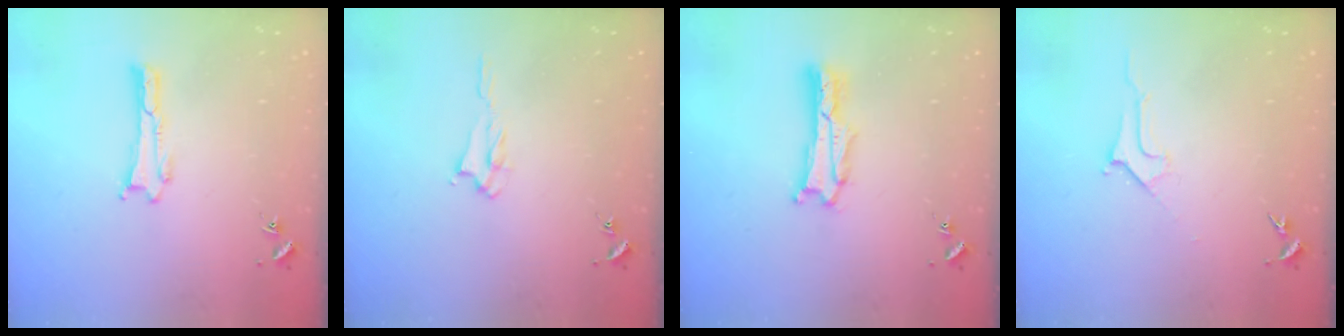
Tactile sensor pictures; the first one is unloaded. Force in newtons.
{"total": 2.1, "press": 2.0, "slide": 0.3}
{"total": 1.7, "press": 1.7, "slide": 0.3}
{"total": 2.8, "press": 2.8, "slide": 0.4}